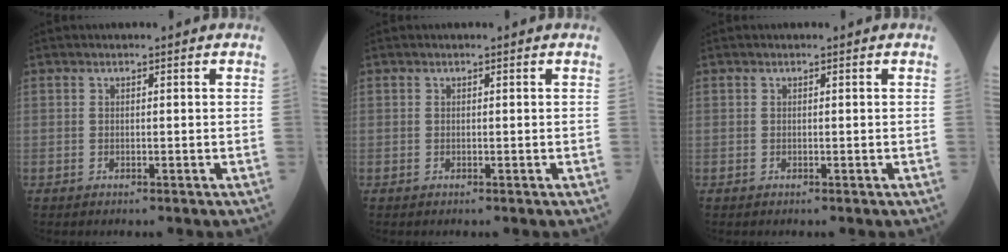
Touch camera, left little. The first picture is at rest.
{"total": 0.0}
{"total": 0.0}